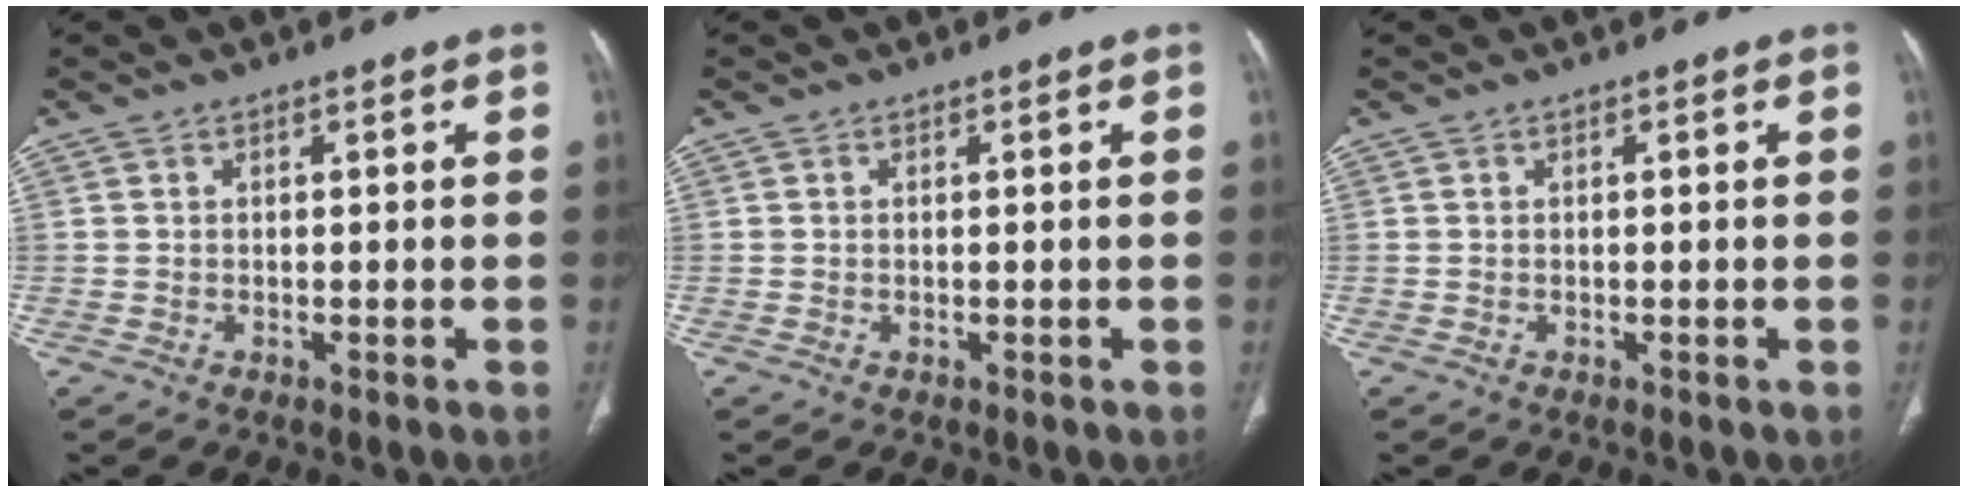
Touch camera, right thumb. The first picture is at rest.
{"total": 0.0}
{"total": 0.0}